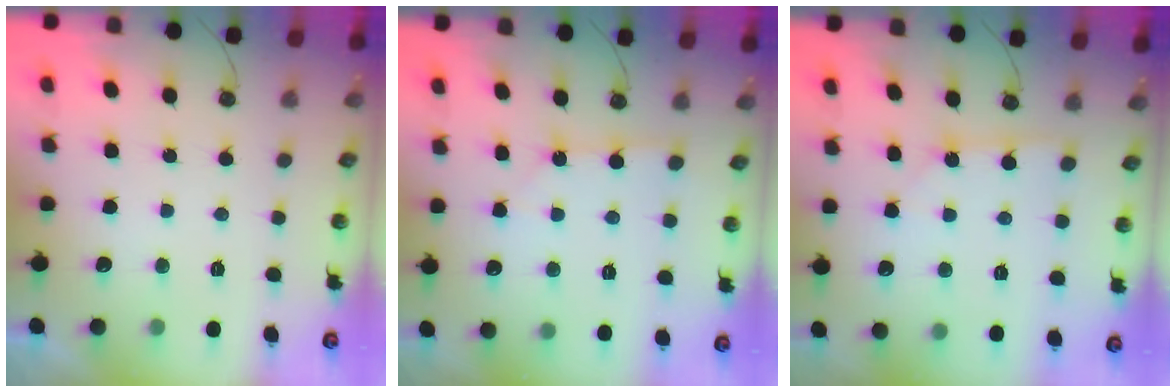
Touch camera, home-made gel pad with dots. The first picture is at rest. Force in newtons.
{"total": 2.1, "press": 2.1, "slide": 0.2}
{"total": 1.9, "press": 1.8, "slide": 0.2}